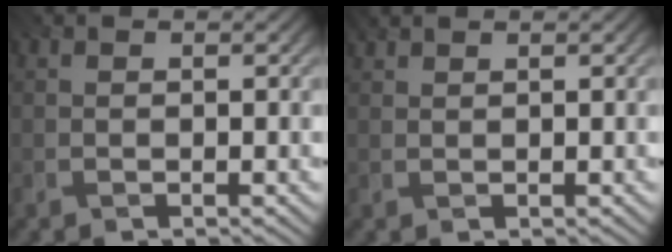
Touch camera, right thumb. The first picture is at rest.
{"total": 1.0, "force": [1.0, 0.1, 0.3], "torque": [-0.008, 0.000, 0.017]}